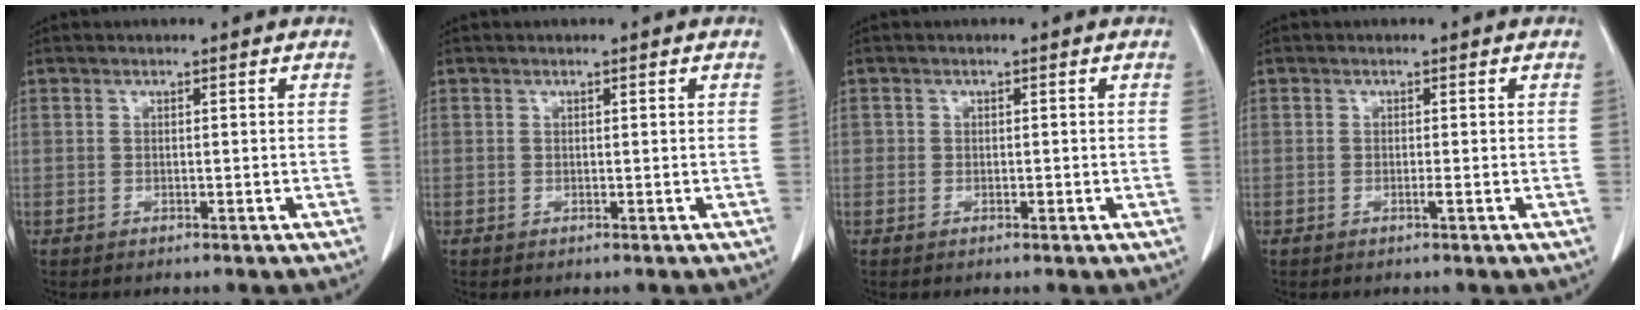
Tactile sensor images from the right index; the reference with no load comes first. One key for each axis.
{"total": 0.0}
{"total": 0.8, "fx": -0.1, "fy": 0.7, "fz": 0.4, "tx": -0.002, "ty": 0.002, "tz": -0.003}
{"total": 0.6, "fx": -0.2, "fy": -0.2, "fz": 0.5, "tx": -0.009, "ty": 0.000, "tz": -0.005}